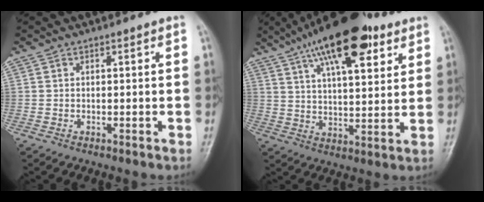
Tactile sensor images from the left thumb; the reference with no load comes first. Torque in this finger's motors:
{"motor_torque": [0.83, -0.05, 1.72, -1.05, 0.49]}